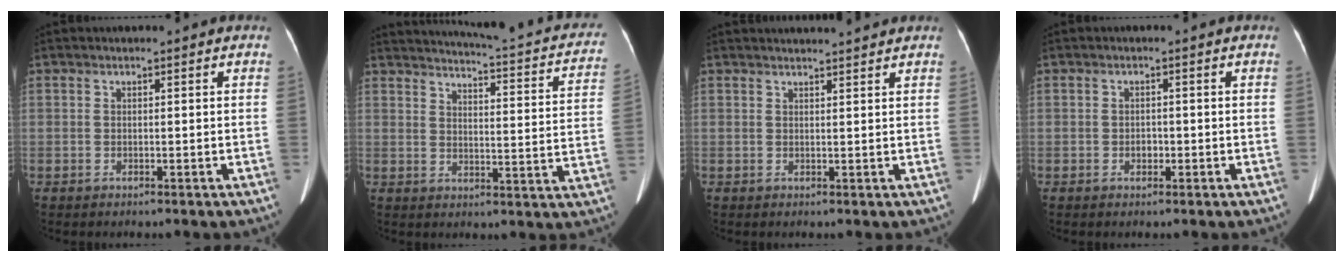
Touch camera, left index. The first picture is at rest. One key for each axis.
{"total": 20.9, "fx": 17.9, "fy": 3.6, "fz": 10.2, "tx": -0.133, "ty": -0.025, "tz": 0.194}
{"total": 5.7, "fx": 5.5, "fy": -0.2, "fz": 1.6, "tx": -0.022, "ty": 0.018, "tz": 0.064}
{"total": 1.2, "fx": -0.4, "fy": 0.9, "fz": 0.7, "tx": -0.011, "ty": 0.003, "tz": -0.006}